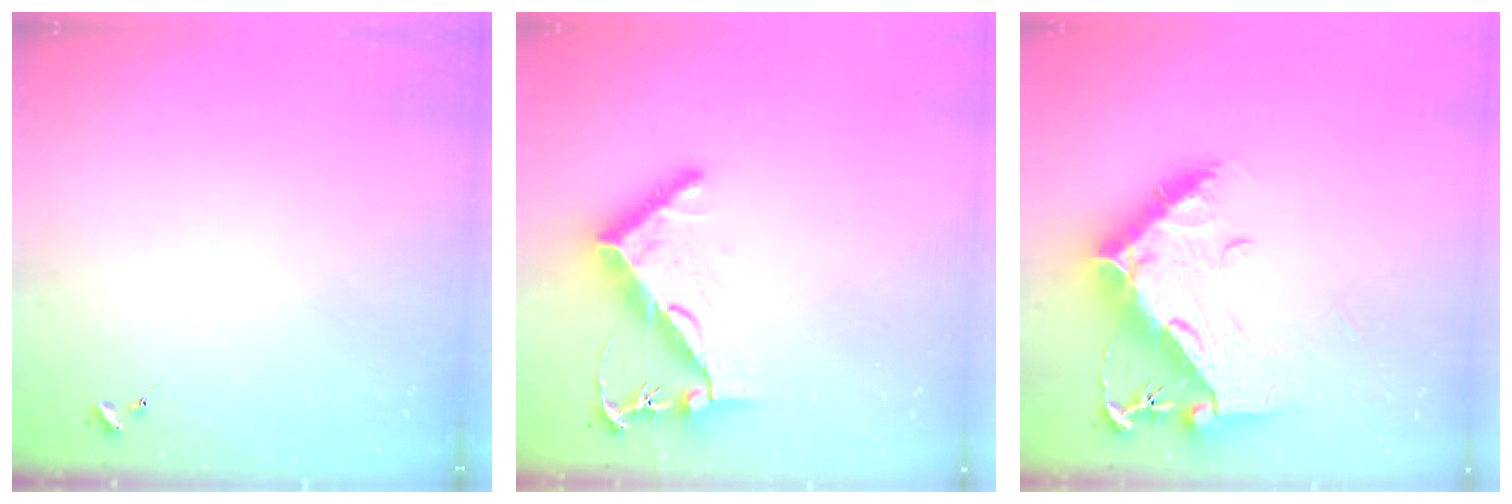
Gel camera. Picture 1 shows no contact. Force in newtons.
{"total": 8.6, "press": 8.5, "slide": 1.1}
{"total": 16.8, "press": 16.7, "slide": 1.4}